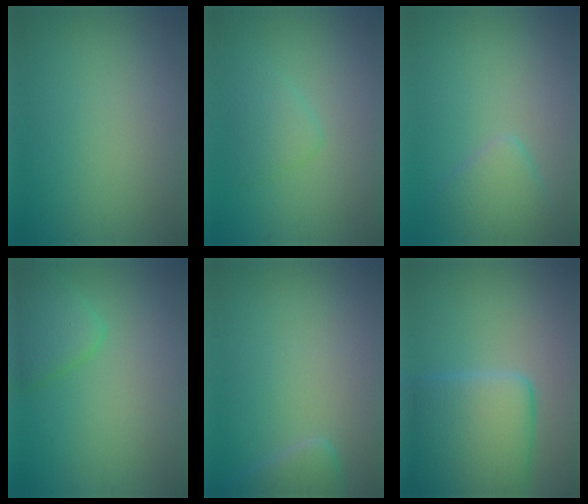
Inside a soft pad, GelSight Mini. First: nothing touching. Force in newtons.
{"total": 1.8, "press": 1.8, "slide": 0.1}
{"total": 2.7, "press": 2.7, "slide": 0.3}
{"total": 2.9, "press": 2.9, "slide": 0.2}
{"total": 2.0, "press": 2.0, "slide": 0.2}
{"total": 8.0, "press": 7.9, "slide": 0.6}